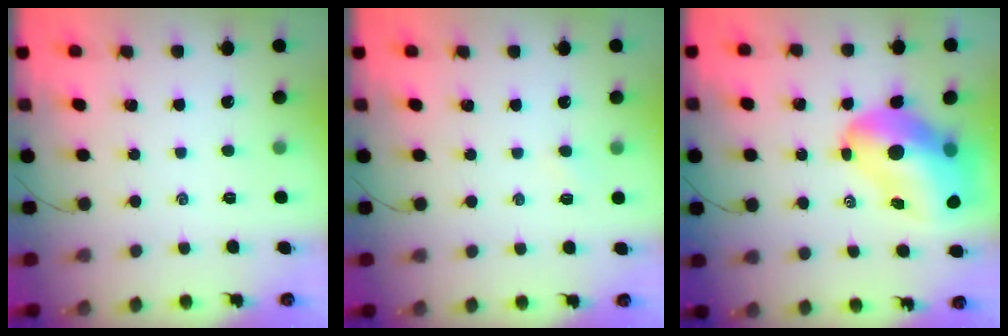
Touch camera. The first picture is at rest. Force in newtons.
{"total": 2.4, "press": 2.2, "slide": 0.8}
{"total": 19.0, "press": 18.2, "slide": 5.6}